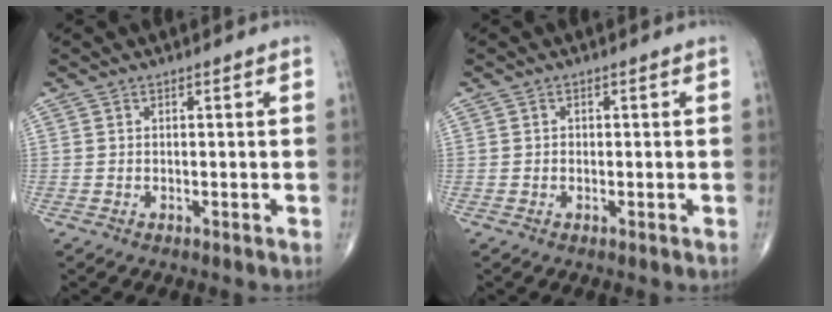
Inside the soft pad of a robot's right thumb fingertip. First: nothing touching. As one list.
[{"total": 0.7, "force": [0.0, 0.5, 0.4], "torque": [-0.009, 0.000, -0.001]}]